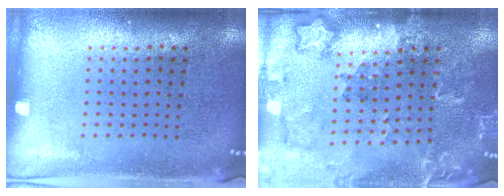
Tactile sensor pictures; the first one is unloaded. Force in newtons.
{"total": 1.8, "press": 1.8, "slide": 0.2}